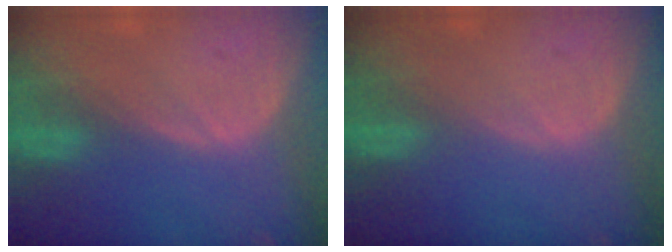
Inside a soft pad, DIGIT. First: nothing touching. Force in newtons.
{"total": 0.0}